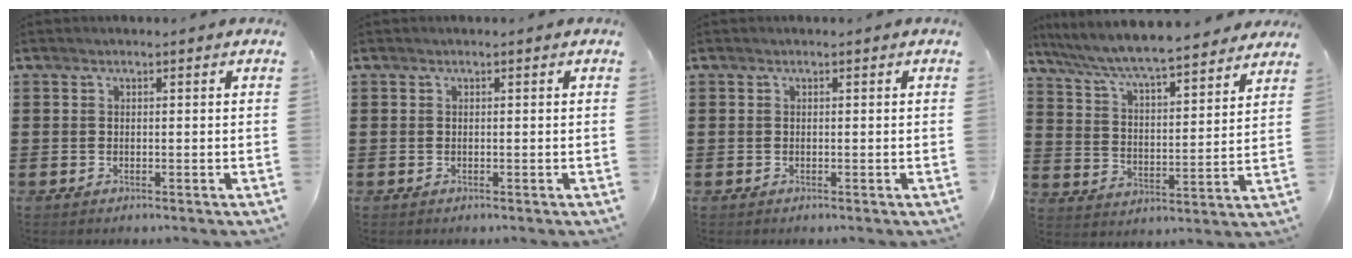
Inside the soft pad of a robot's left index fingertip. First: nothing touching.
{"total": 0.0}
{"total": 0.0}
{"total": 6.2, "force": [5.8, 0.2, 2.2], "torque": [-0.070, -0.043, 0.095]}